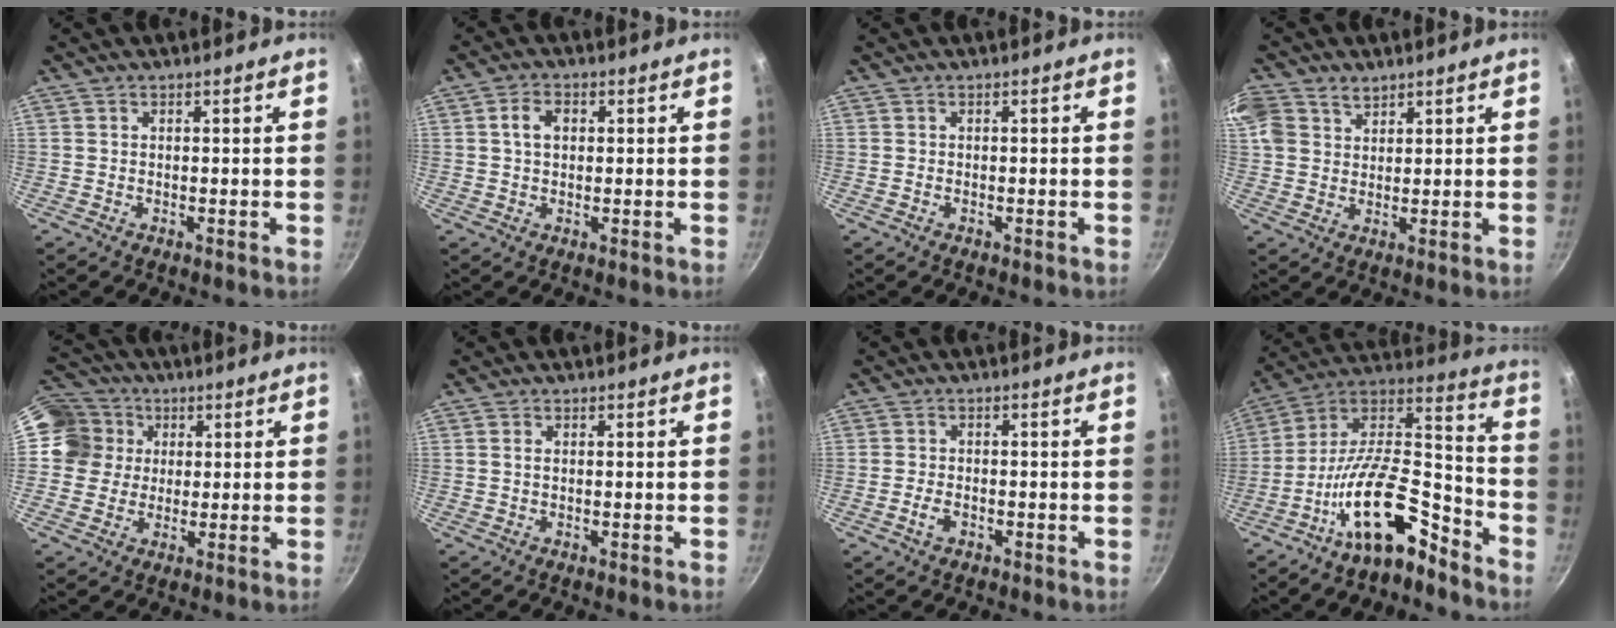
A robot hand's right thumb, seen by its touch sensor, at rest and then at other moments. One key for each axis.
{"total": 3.8, "fx": 0.7, "fy": 2.6, "fz": 2.6, "tx": -0.034, "ty": 0.007, "tz": 0.008}
{"total": 0.0}
{"total": 9.5, "fx": 4.7, "fy": 7.3, "fz": 3.9, "tx": -0.086, "ty": 0.015, "tz": 0.094}
{"total": 10.4, "fx": 1.9, "fy": 9.7, "fz": 3.0, "tx": -0.029, "ty": 0.016, "tz": 0.018}
{"total": 0.7, "fx": 0.1, "fy": 0.3, "fz": 0.6, "tx": -0.013, "ty": 0.001, "tz": 0.002}
{"total": 2.7, "fx": -1.3, "fy": 1.6, "fz": 1.7, "tx": -0.036, "ty": 0.012, "tz": -0.026}
{"total": 18.9, "fx": -11.7, "fy": 7.2, "fz": 13.0, "tx": -0.190, "ty": 0.105, "tz": -0.216}